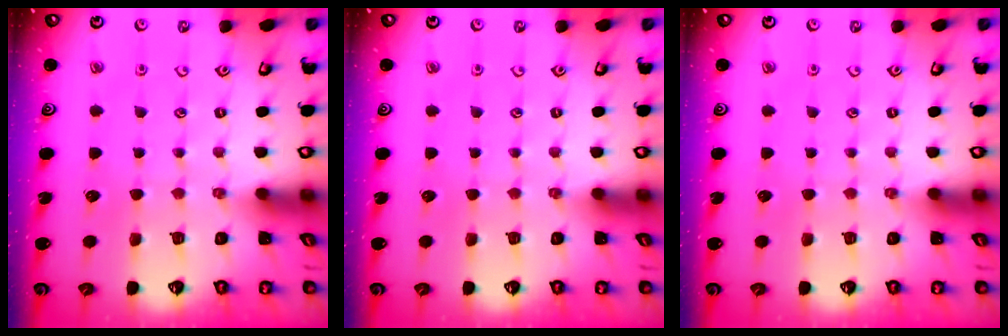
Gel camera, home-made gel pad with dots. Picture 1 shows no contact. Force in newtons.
{"total": 0.0}
{"total": 0.0}